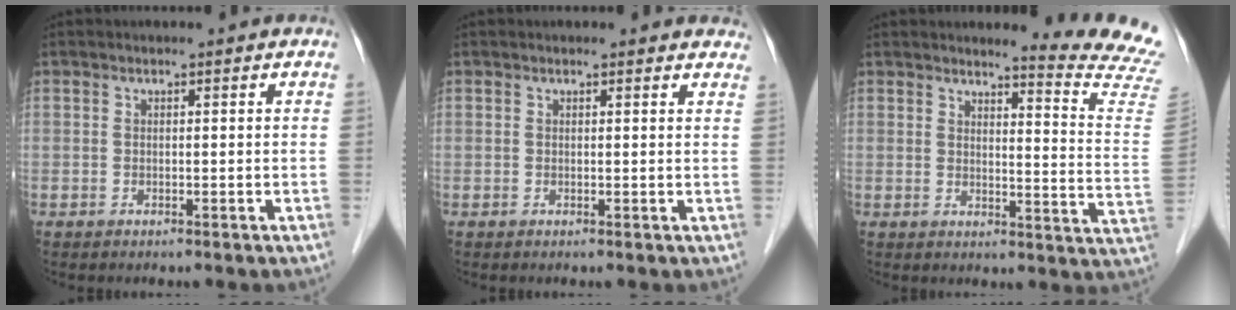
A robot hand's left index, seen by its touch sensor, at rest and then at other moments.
{"total": 4.0, "force": [3.8, 1.1, 0.8], "torque": [-0.002, 0.001, 0.023]}
{"total": 13.9, "force": [13.5, -2.3, 2.2], "torque": [-0.028, -0.146, 0.134]}